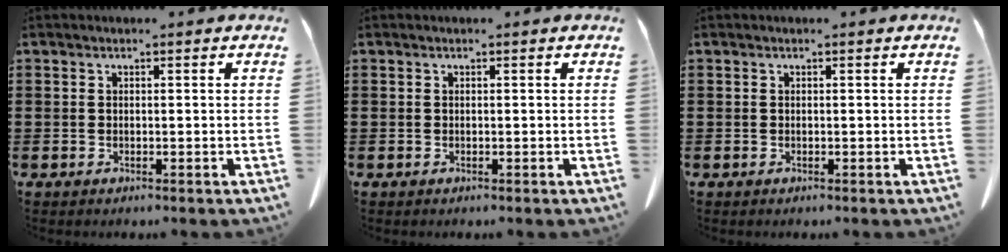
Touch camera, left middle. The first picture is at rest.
{"total": 0.0}
{"total": 0.0}